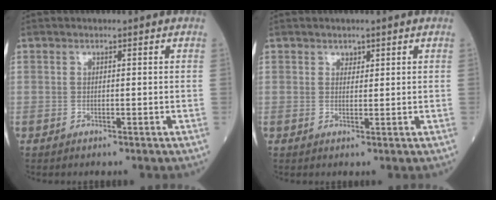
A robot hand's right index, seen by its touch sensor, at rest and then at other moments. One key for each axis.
{"total": 1.1, "fx": 0.8, "fy": 0.7, "fz": 0.4, "tx": -0.001, "ty": -0.004, "tz": 0.011}